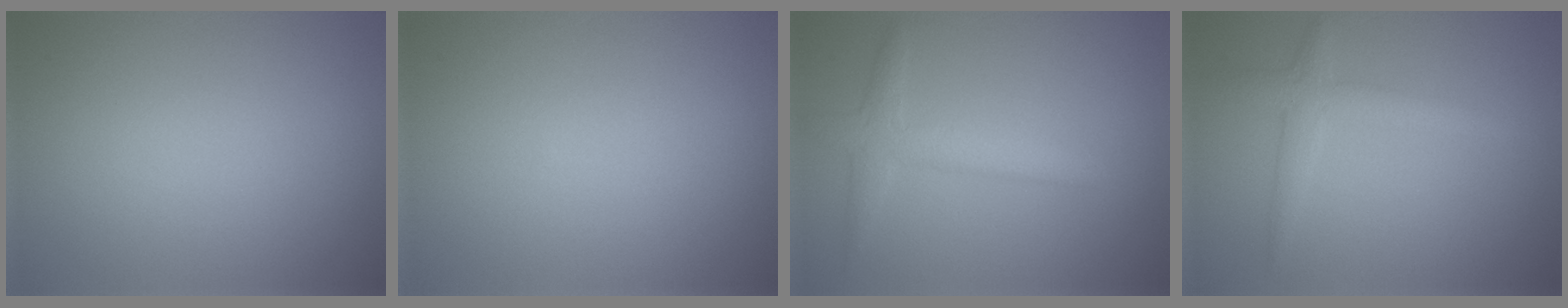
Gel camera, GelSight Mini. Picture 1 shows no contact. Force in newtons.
{"total": 0.0}
{"total": 2.3, "press": 2.3, "slide": 0.0}
{"total": 2.3, "press": 2.3, "slide": 0.1}